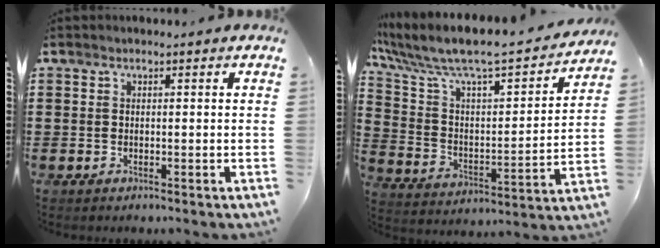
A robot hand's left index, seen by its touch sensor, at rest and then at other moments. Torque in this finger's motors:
{"motor_torque": [1.75, -0.39, 1.05, 0.21]}